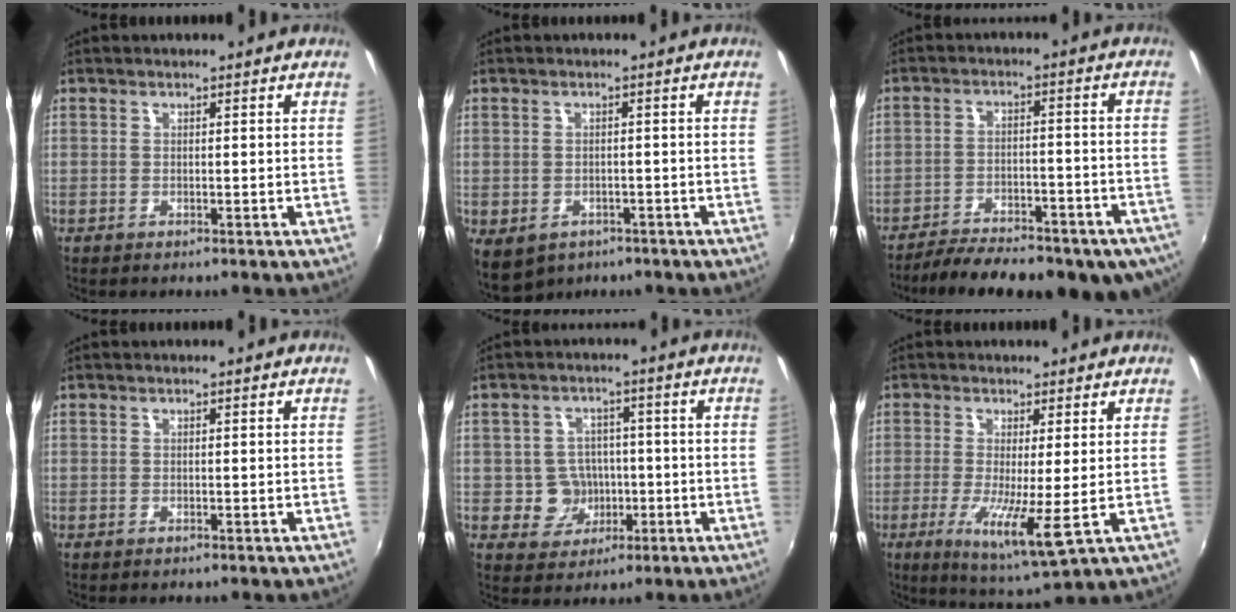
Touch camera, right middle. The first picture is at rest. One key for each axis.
{"total": 6.8, "fx": -3.6, "fy": 4.7, "fz": 3.4, "tx": -0.074, "ty": -0.024, "tz": -0.039}
{"total": 21.4, "fx": -16.2, "fy": 7.4, "fz": 11.9, "tx": -0.208, "ty": -0.038, "tz": -0.212}
{"total": 0.0}
{"total": 6.4, "fx": -1.4, "fy": 6.1, "fz": 1.4, "tx": -0.041, "ty": 0.016, "tz": -0.009}
{"total": 8.5, "fx": -1.2, "fy": 0.5, "fz": 8.4, "tx": -0.167, "ty": -0.027, "tz": -0.025}